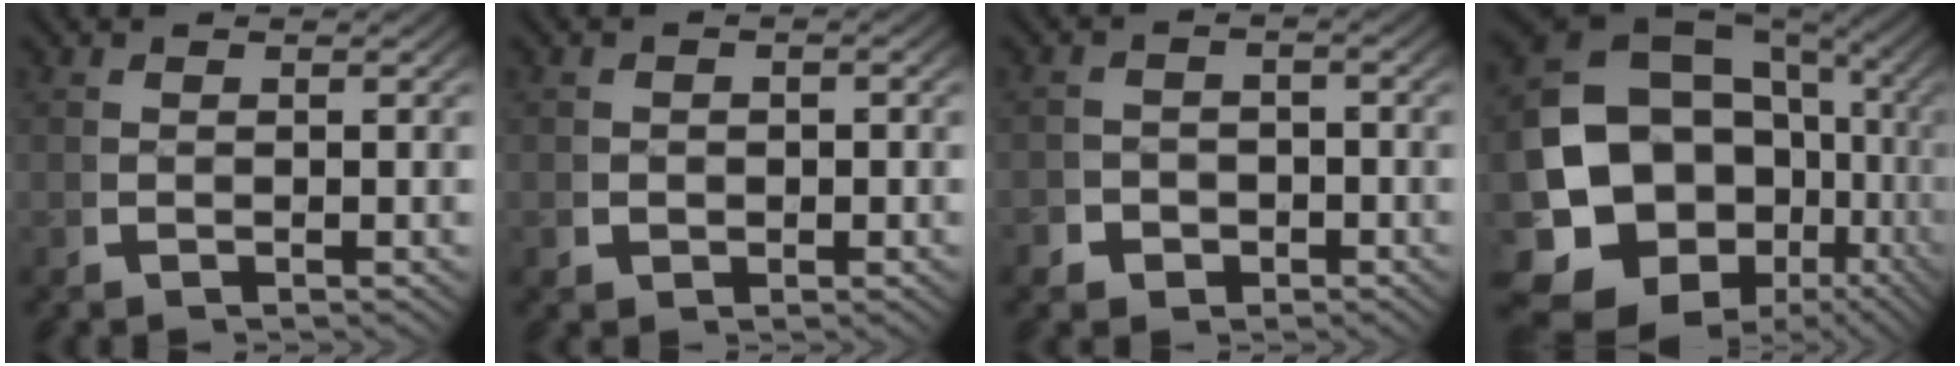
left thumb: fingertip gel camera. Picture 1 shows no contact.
{"total": 1.5, "force": [-0.1, 1.4, 0.6], "torque": [-0.015, -0.008, 0.000]}
{"total": 2.8, "force": [-1.7, 2.2, 0.7], "torque": [-0.005, -0.013, -0.029]}
{"total": 21.4, "force": [-3.9, 16.2, 13.4], "torque": [-0.284, -0.081, -0.046]}